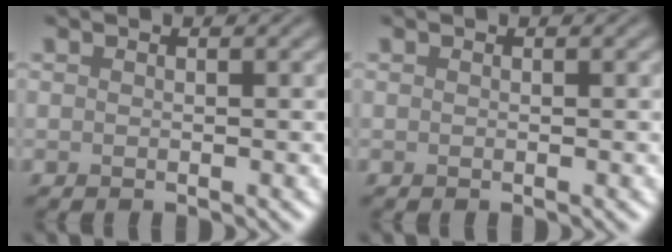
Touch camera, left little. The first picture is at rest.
{"total": 0.0}